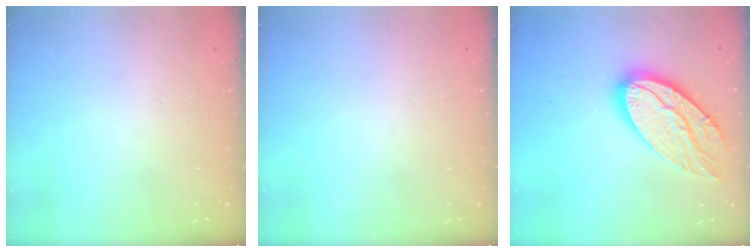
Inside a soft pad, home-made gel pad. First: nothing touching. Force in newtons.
{"total": 0.0}
{"total": 20.1, "press": 20.0, "slide": 1.7}